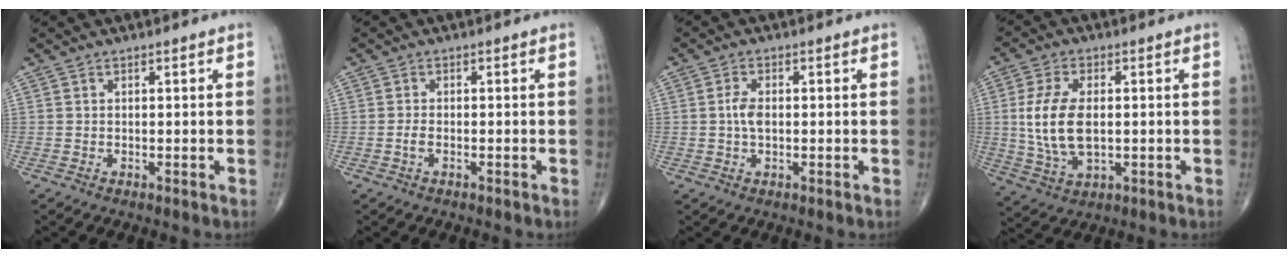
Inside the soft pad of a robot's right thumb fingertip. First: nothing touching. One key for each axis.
{"total": 1.2, "fx": -0.5, "fy": 0.5, "fz": 1.0, "tx": -0.024, "ty": 0.001, "tz": -0.010}
{"total": 3.0, "fx": -0.1, "fy": 1.6, "fz": 2.6, "tx": -0.055, "ty": 0.003, "tz": -0.005}
{"total": 11.2, "fx": 0.2, "fy": 6.2, "fz": 9.3, "tx": -0.193, "ty": -0.004, "tz": 0.010}